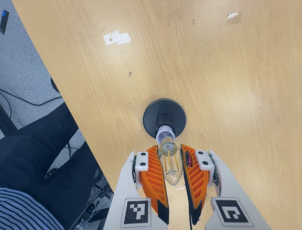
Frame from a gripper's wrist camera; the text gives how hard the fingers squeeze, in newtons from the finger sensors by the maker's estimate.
{"total": 20.8, "left": 24.4, "right": 17.2}